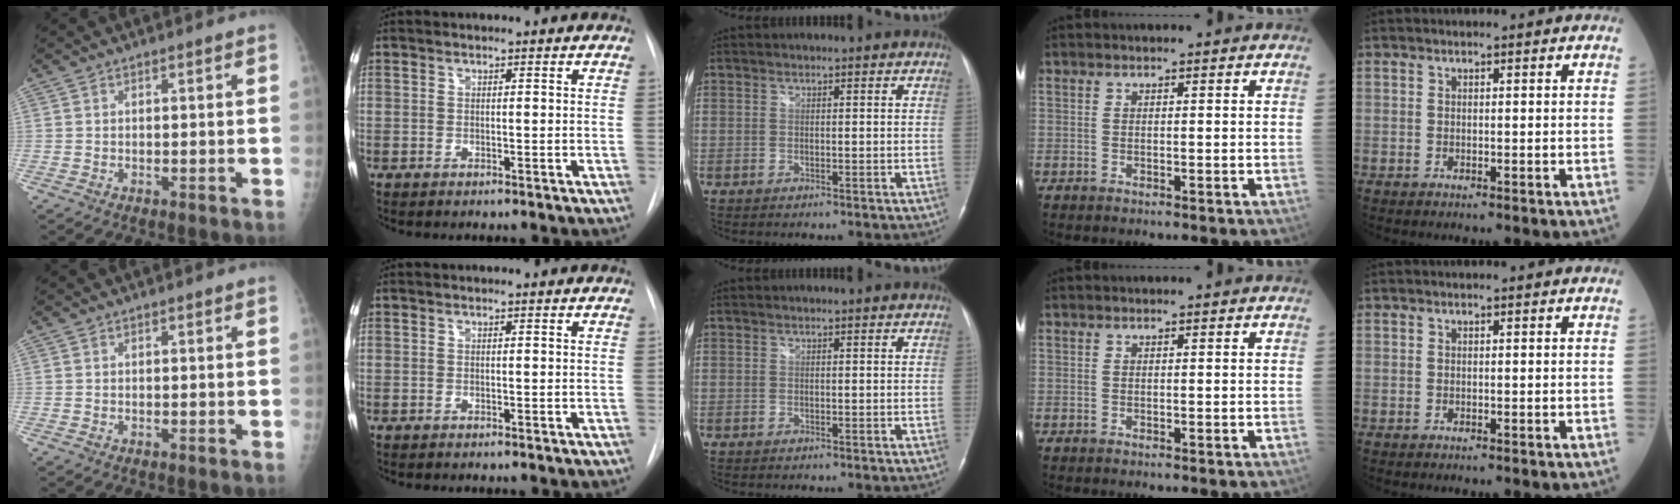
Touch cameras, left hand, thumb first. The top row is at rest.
{}